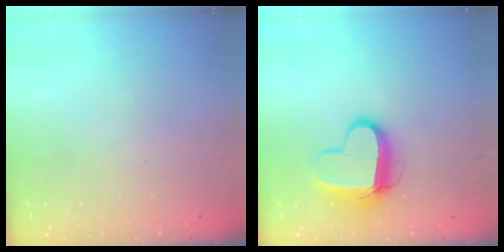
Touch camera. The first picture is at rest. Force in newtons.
{"total": 11.2, "press": 11.2, "slide": 0.9}